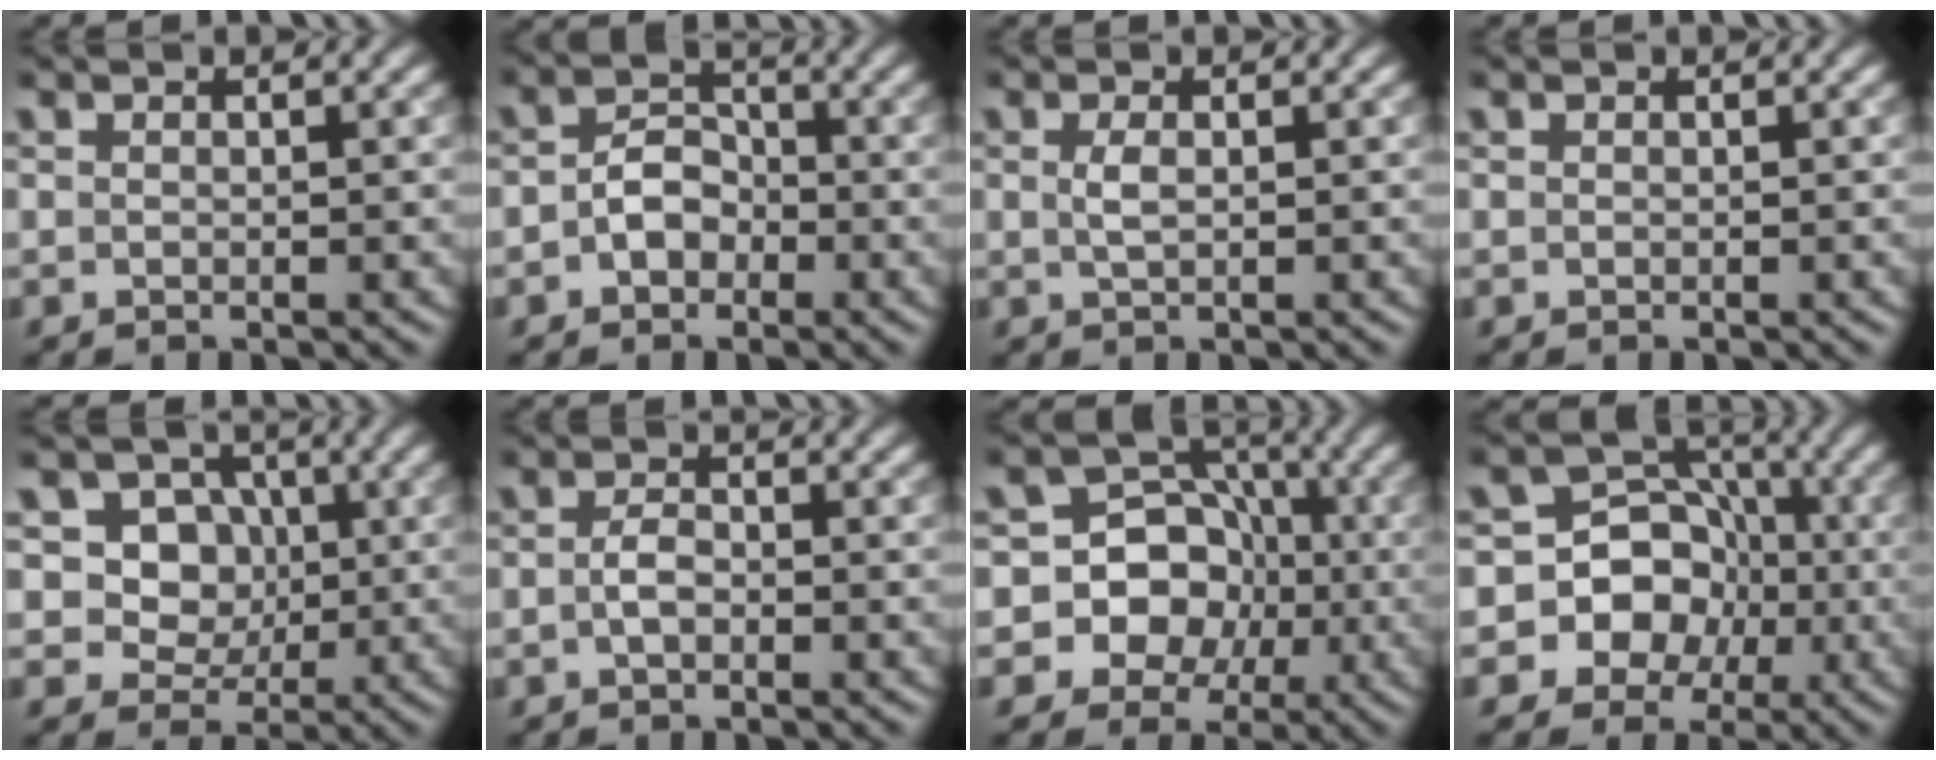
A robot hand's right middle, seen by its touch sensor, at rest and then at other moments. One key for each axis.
{"total": 2.9, "fx": -1.0, "fy": 2.2, "fz": 1.7, "tx": -0.029, "ty": 0.004, "tz": -0.023}
{"total": 1.2, "fx": 0.2, "fy": 0.4, "fz": 1.1, "tx": -0.025, "ty": 0.001, "tz": 0.003}
{"total": 0.0}
{"total": 8.6, "fx": 2.6, "fy": 7.2, "fz": 3.8, "tx": -0.059, "ty": 0.017, "tz": 0.028}
{"total": 1.5, "fx": -0.4, "fy": 0.8, "fz": 1.2, "tx": -0.027, "ty": 0.002, "tz": -0.011}
{"total": 11.3, "fx": -2.6, "fy": 10.4, "fz": 3.6, "tx": -0.061, "ty": 0.020, "tz": -0.068}
{"total": 10.4, "fx": -3.2, "fy": 9.4, "fz": 3.1, "tx": -0.046, "ty": 0.012, "tz": -0.077}